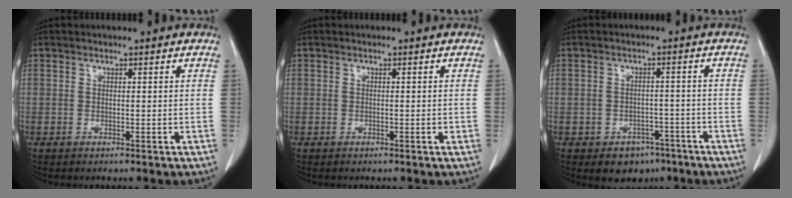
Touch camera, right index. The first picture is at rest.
{"total": 0.7, "force": [-0.2, 0.0, 0.7], "torque": [-0.011, -0.001, -0.001]}
{"total": 5.3, "force": [-3.5, 3.6, 1.8], "torque": [-0.016, 0.007, -0.043]}